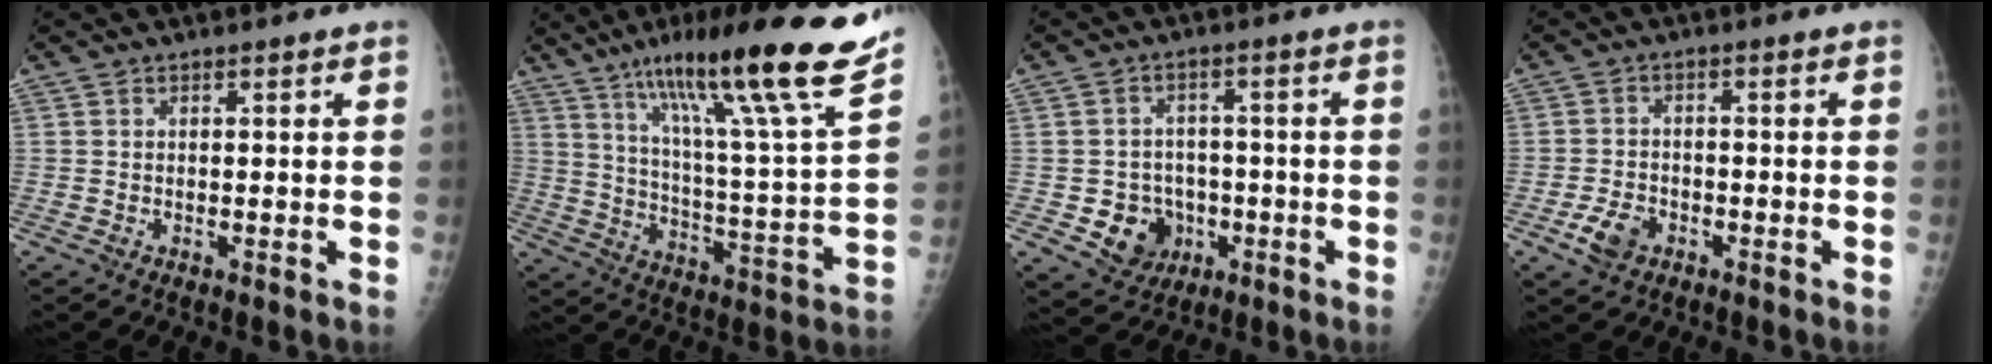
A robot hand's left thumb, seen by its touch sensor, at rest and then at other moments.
{"total": 25.9, "force": [17.9, 1.6, 18.7], "torque": [-0.273, -0.071, 0.281]}
{"total": 8.3, "force": [-2.3, 7.3, 3.1], "torque": [-0.019, 0.015, -0.028]}
{"total": 4.7, "force": [-2.3, 3.2, 2.6], "torque": [-0.046, 0.011, -0.041]}